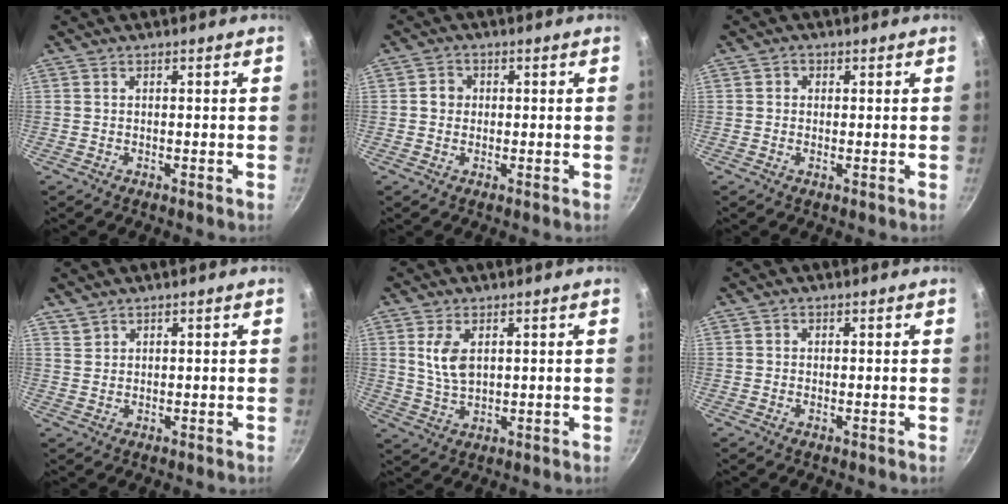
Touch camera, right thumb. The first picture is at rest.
{"total": 2.6, "force": [0.1, 2.4, 0.9], "torque": [-0.001, 0.006, -0.003]}
{"total": 4.7, "force": [1.2, 4.3, 1.6], "torque": [0.009, -0.001, 0.006]}
{"total": 1.7, "force": [1.4, 1.0, 0.1], "torque": [0.009, 0.004, 0.031]}
{"total": 6.0, "force": [1.9, 3.2, 4.6], "torque": [-0.085, -0.016, 0.042]}
{"total": 0.7, "force": [0.2, 0.6, 0.3], "torque": [-0.005, 0.002, 0.001]}